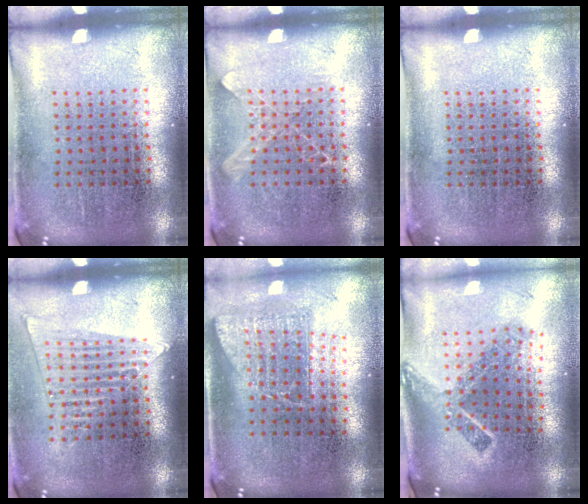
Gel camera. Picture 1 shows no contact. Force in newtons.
{"total": 1.0, "press": 1.0, "slide": 0.3}
{"total": 0.0}
{"total": 1.4, "press": 1.2, "slide": 0.5}
{"total": 1.5, "press": 1.2, "slide": 0.9}
{"total": 2.2, "press": 1.5, "slide": 1.6}